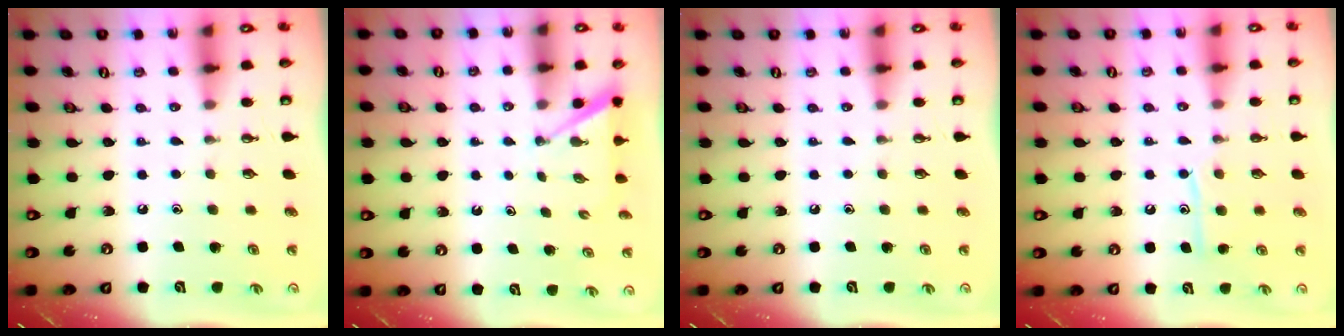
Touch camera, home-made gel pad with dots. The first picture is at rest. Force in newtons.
{"total": 2.3, "press": 2.3, "slide": 0.3}
{"total": 0.0}
{"total": 8.5, "press": 8.5, "slide": 0.6}